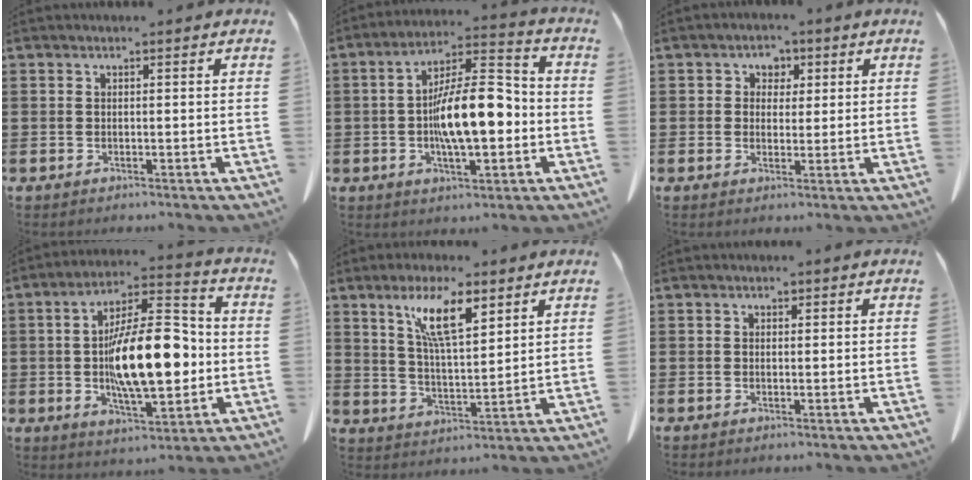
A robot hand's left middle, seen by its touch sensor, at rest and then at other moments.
{"total": 13.1, "force": [-1.7, 4.8, 12.1], "torque": [-0.215, 0.007, -0.028]}
{"total": 2.6, "force": [0.7, 2.4, 0.6], "torque": [-0.018, 0.009, 0.008]}
{"total": 16.4, "force": [-1.0, 6.8, 14.9], "torque": [-0.259, 0.005, -0.014]}
{"total": 9.6, "force": [5.8, 2.8, 7.1], "torque": [-0.143, -0.004, 0.101]}
{"total": 0.7, "force": [0.2, 0.5, 0.4], "torque": [-0.010, 0.003, 0.004]}